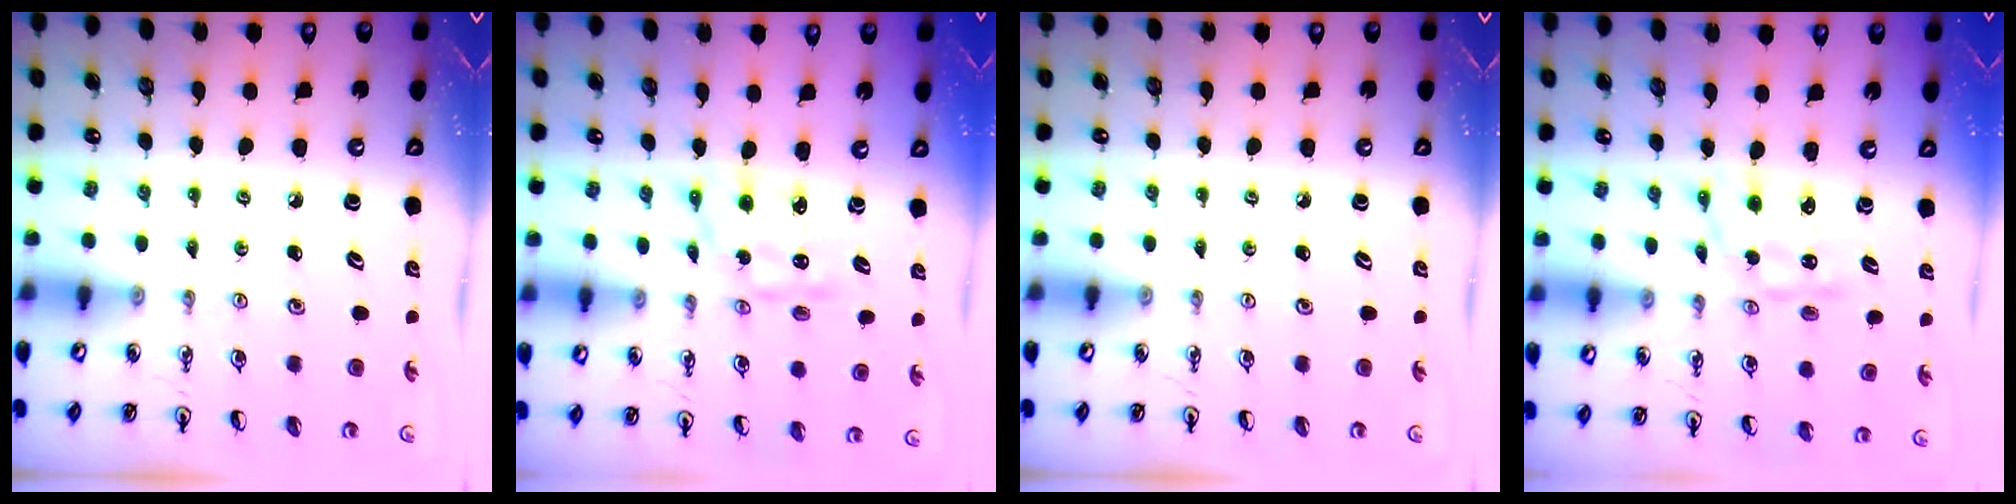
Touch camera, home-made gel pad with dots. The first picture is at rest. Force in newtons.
{"total": 2.6, "press": 2.6, "slide": 0.3}
{"total": 0.0}
{"total": 1.4, "press": 1.4, "slide": 0.0}